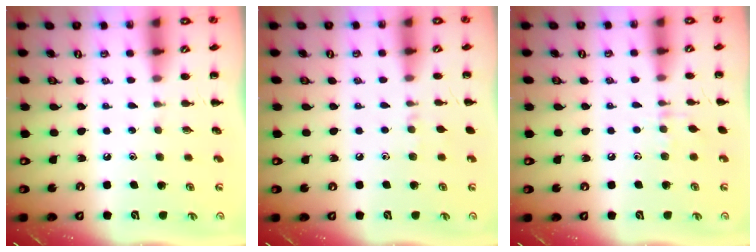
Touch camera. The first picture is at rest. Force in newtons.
{"total": 3.9, "press": 3.6, "slide": 1.5}
{"total": 5.3, "press": 5.0, "slide": 1.7}